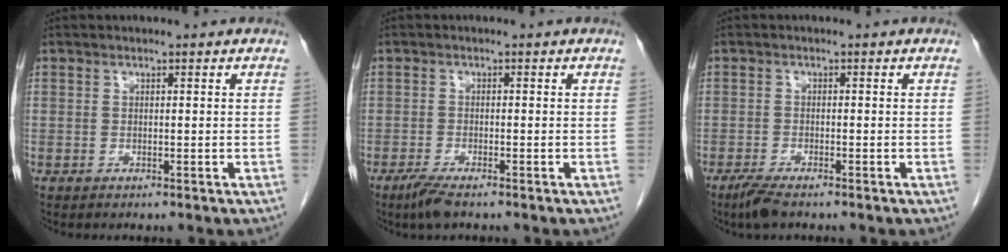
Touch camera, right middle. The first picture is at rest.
{"total": 3.2, "force": [-2.3, 0.4, 2.1], "torque": [-0.049, -0.008, -0.045]}
{"total": 3.2, "force": [-2.4, 0.5, 2.0], "torque": [-0.046, -0.009, -0.045]}